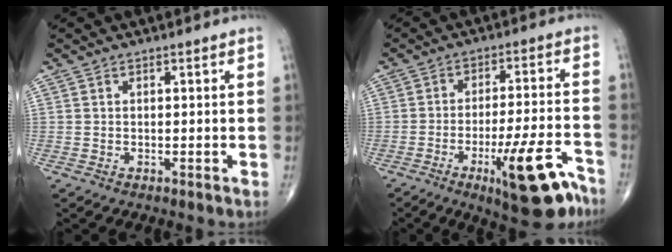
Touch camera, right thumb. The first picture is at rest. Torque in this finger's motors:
{"motor_torque": [4.22, 0.79, 0.91, -0.95, 0.29]}